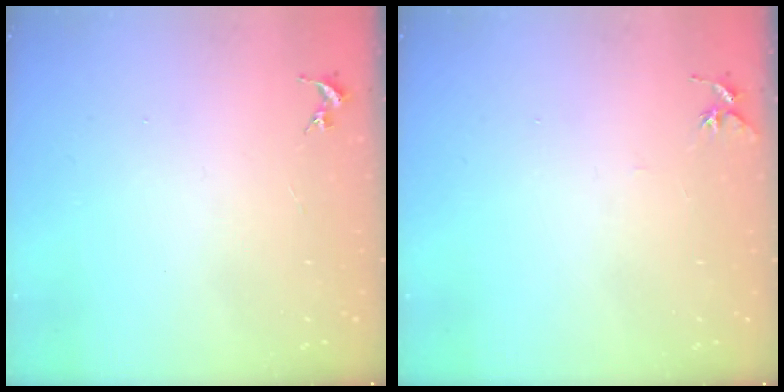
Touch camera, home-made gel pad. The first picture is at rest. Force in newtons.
{"total": 4.9, "press": 4.8, "slide": 0.5}